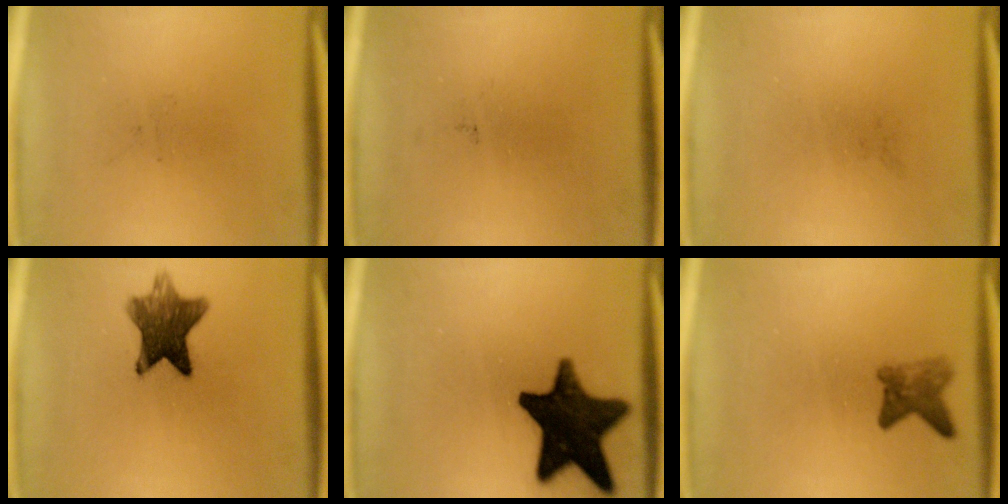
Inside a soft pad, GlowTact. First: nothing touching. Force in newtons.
{"total": 0.0}
{"total": 0.0}
{"total": 9.3}
{"total": 17.0}
{"total": 3.2}